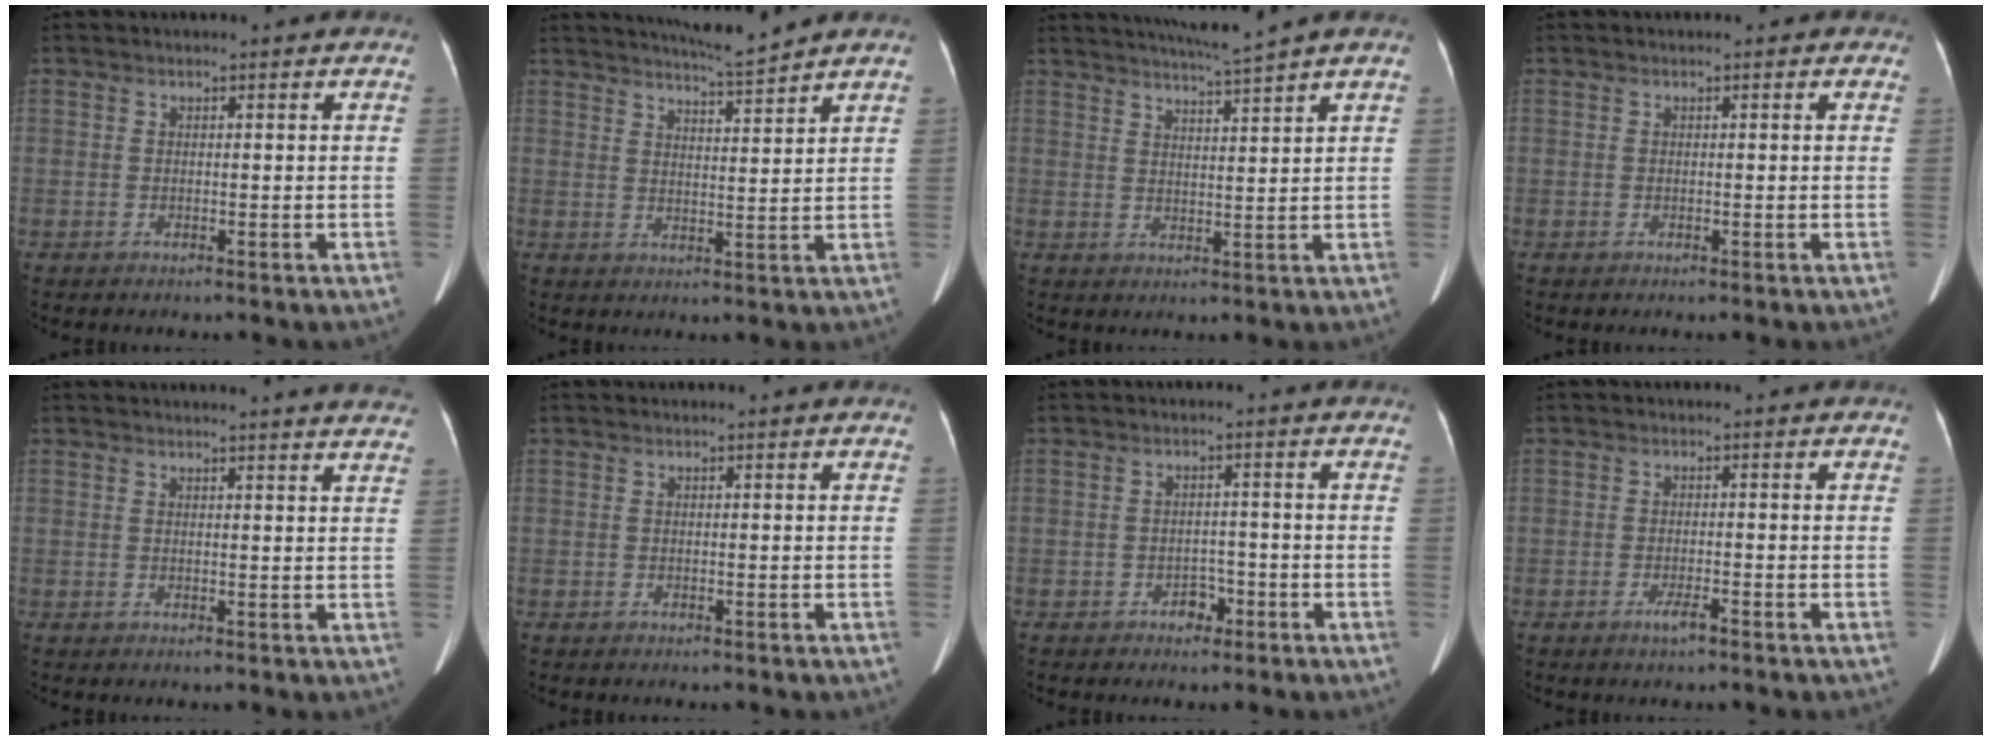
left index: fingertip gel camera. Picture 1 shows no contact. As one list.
[{"total": 6.1, "force": [5.8, -1.1, 1.8], "torque": [-0.038, -0.008, 0.094]}, {"total": 6.2, "force": [5.5, -1.7, 2.3], "torque": [-0.040, -0.005, 0.091]}, {"total": 0.0}, {"total": 11.8, "force": [11.4, 0.3, 3.1], "torque": [-0.027, -0.027, 0.107]}, {"total": 0.0}, {"total": 2.5, "force": [-1.5, 1.6, 1.1], "torque": [-0.013, 0.006, -0.020]}, {"total": 2.0, "force": [-1.4, 0.2, 1.5], "torque": [-0.030, -0.003, -0.024]}]